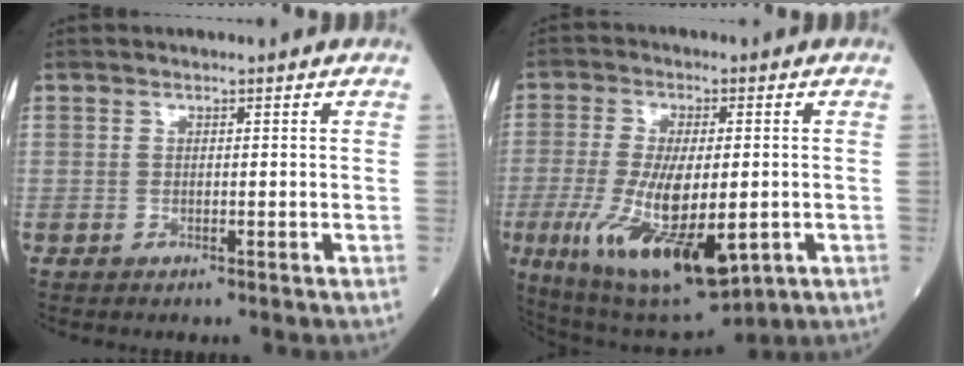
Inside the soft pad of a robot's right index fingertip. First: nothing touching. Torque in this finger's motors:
{"motor_torque": [1.21, -0.93, 1.05, 0.21]}